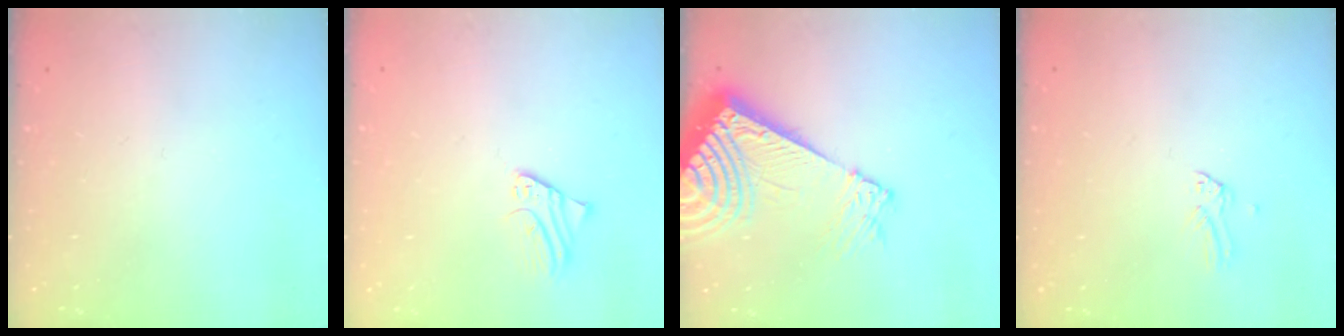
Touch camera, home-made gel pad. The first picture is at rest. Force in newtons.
{"total": 1.9, "press": 1.9, "slide": 0.1}
{"total": 16.3, "press": 16.1, "slide": 3.0}
{"total": 0.0}